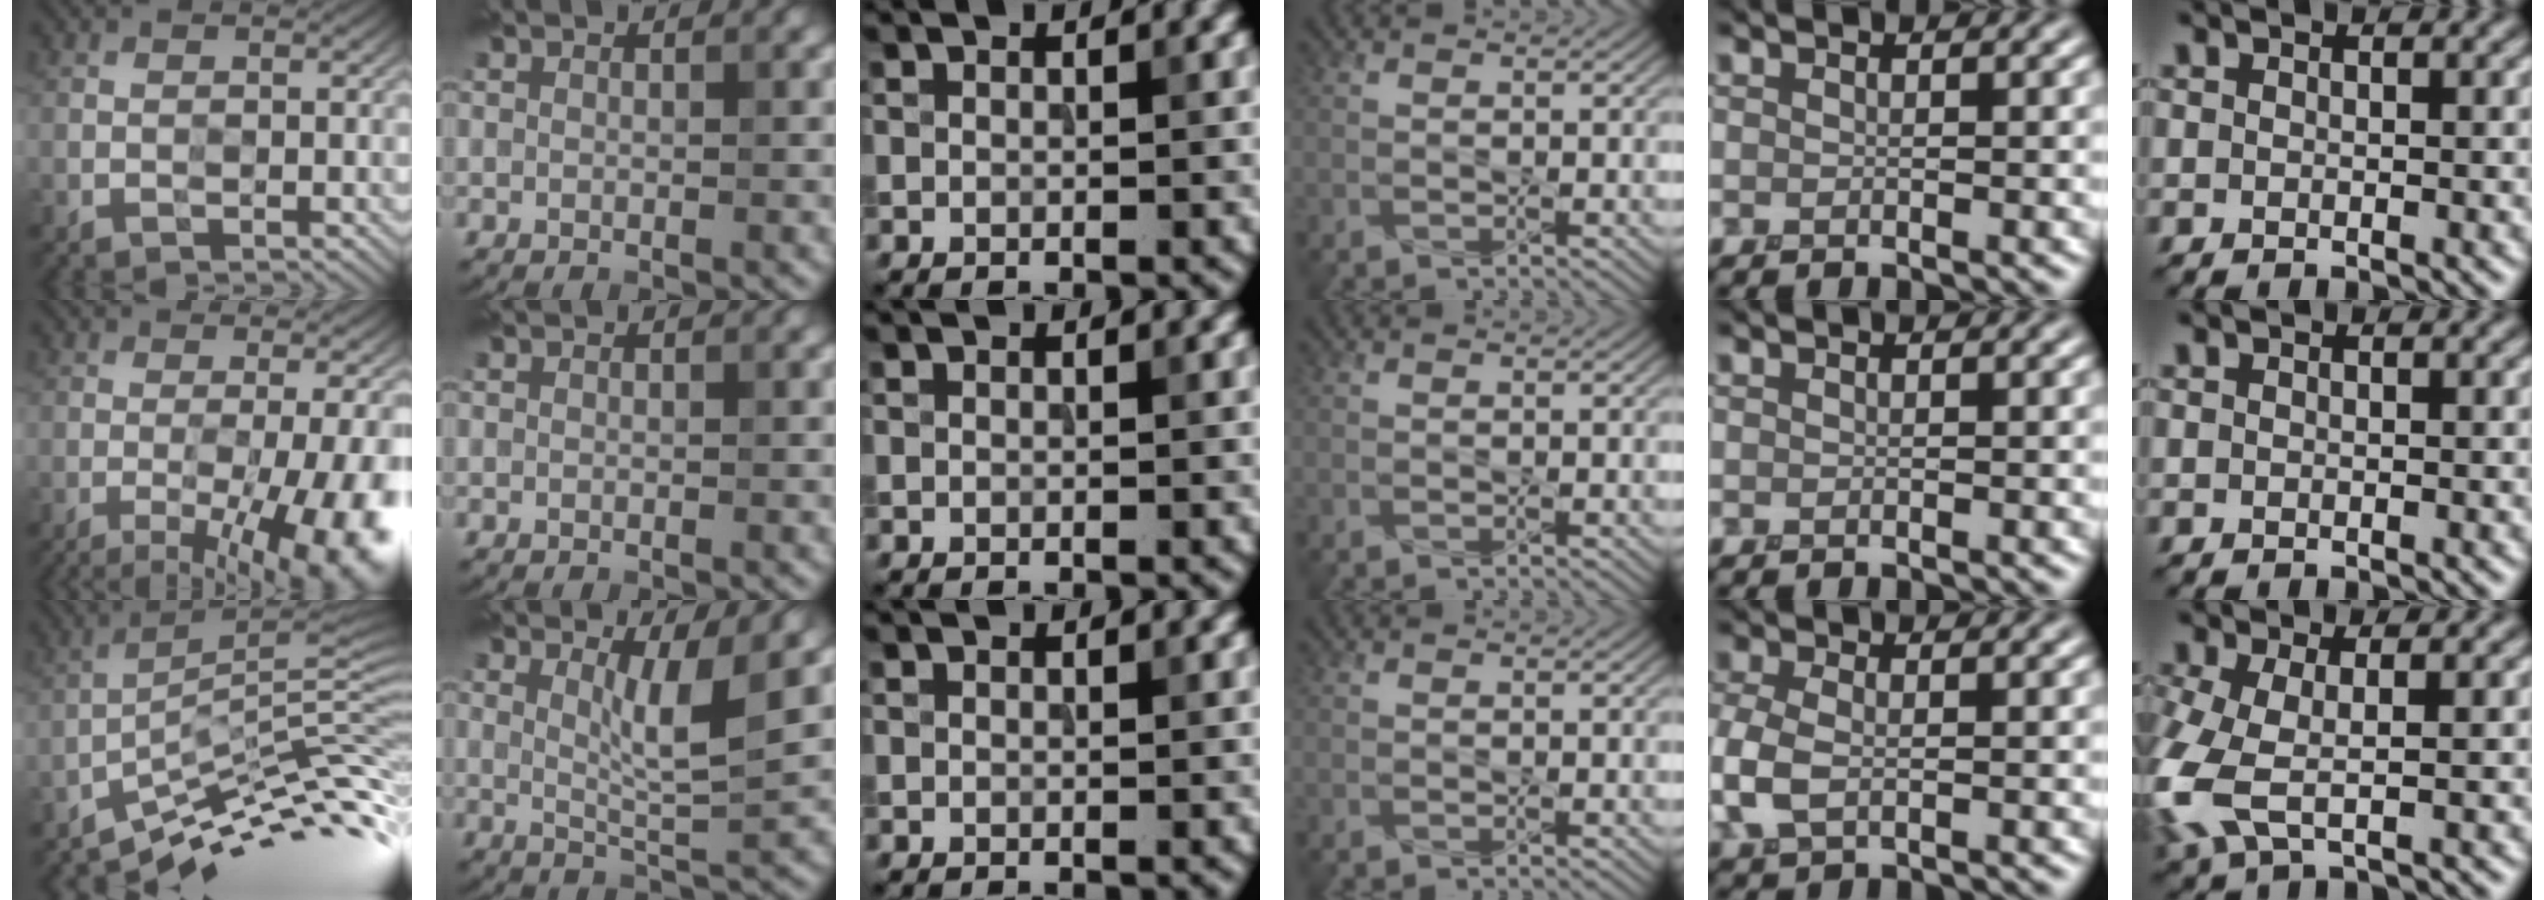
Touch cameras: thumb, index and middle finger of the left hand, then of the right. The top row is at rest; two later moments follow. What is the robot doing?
{"motion": "press", "object": "syringe"}